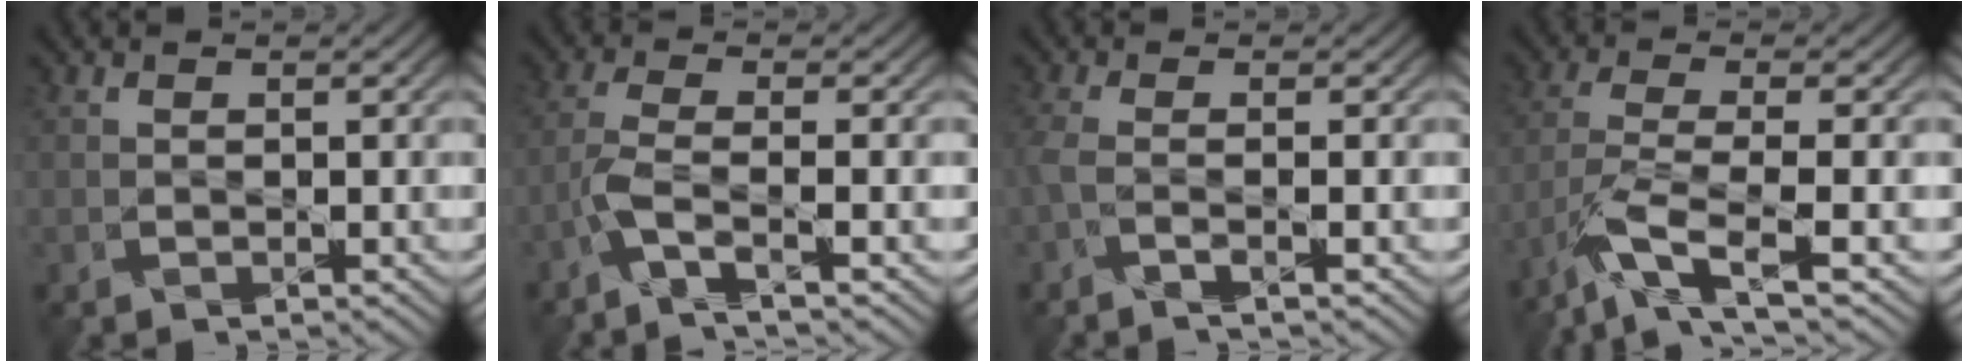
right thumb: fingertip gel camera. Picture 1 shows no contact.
{"total": 3.6, "force": [-2.1, -0.3, 2.9], "torque": [-0.071, 0.003, -0.056]}
{"total": 2.8, "force": [-1.4, -0.2, 2.4], "torque": [-0.064, -0.003, -0.037]}
{"total": 6.4, "force": [-4.1, 0.6, 4.9], "torque": [-0.104, -0.002, -0.085]}